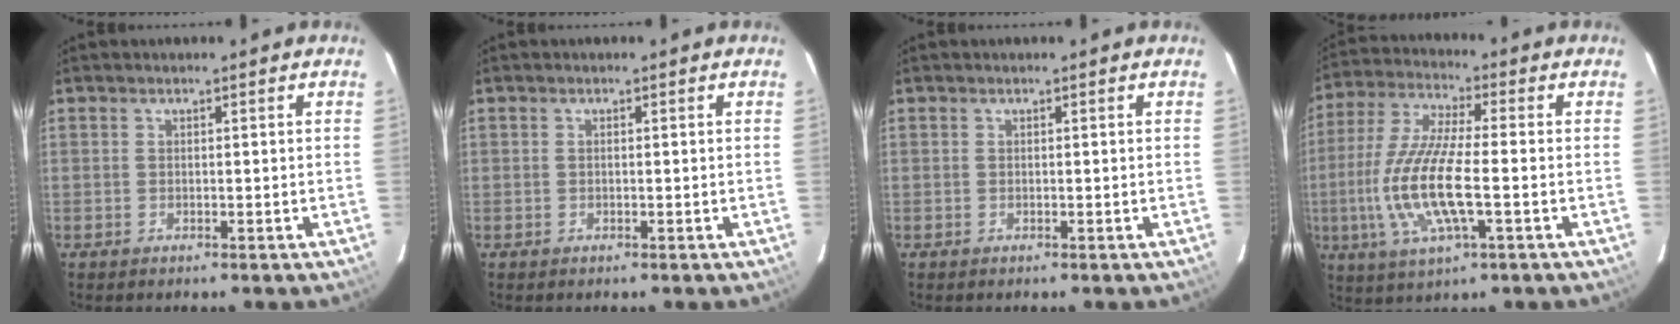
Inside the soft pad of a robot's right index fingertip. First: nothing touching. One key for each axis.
{"total": 0.0}
{"total": 0.0}
{"total": 14.7, "fx": -2.8, "fy": 3.5, "fz": 14.0, "tx": -0.293, "ty": -0.009, "tz": -0.056}